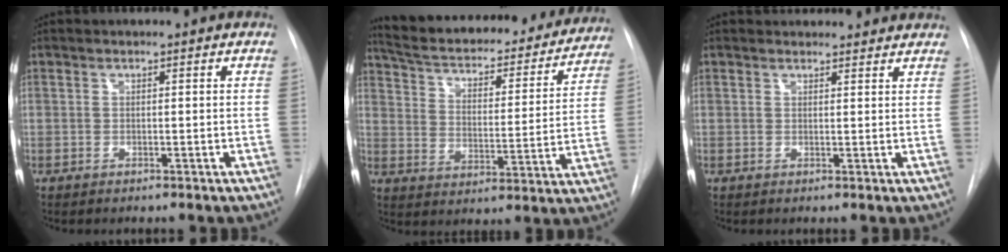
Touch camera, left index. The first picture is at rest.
{"total": 28.7, "force": [25.4, 7.4, 11.2], "torque": [-0.187, -0.024, 0.336]}
{"total": 8.2, "force": [7.8, 2.1, 1.5], "torque": [-0.005, 0.023, 0.081]}